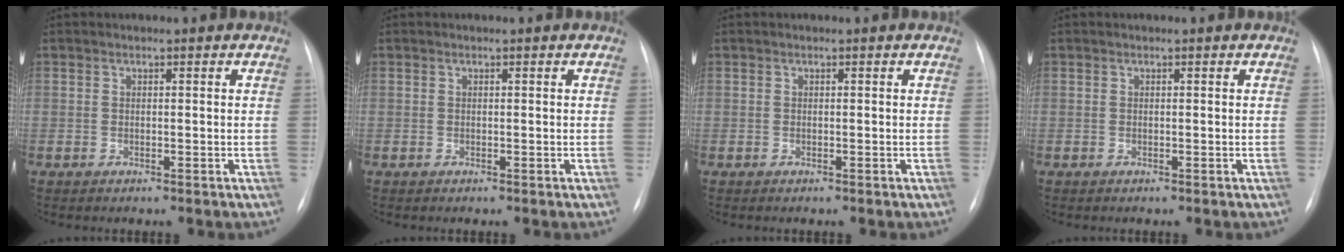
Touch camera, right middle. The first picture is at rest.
{"total": 0.0}
{"total": 0.0}
{"total": 0.0}